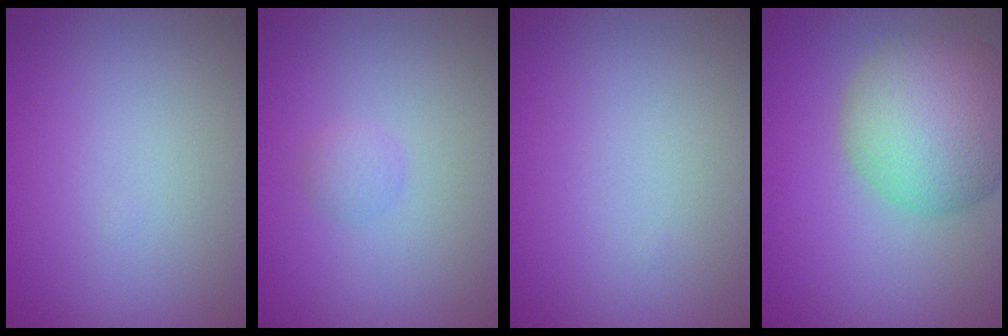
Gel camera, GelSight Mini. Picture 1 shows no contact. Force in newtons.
{"total": 0.9, "press": 0.9, "slide": 0.1}
{"total": 0.0}
{"total": 9.6, "press": 9.5, "slide": 0.6}